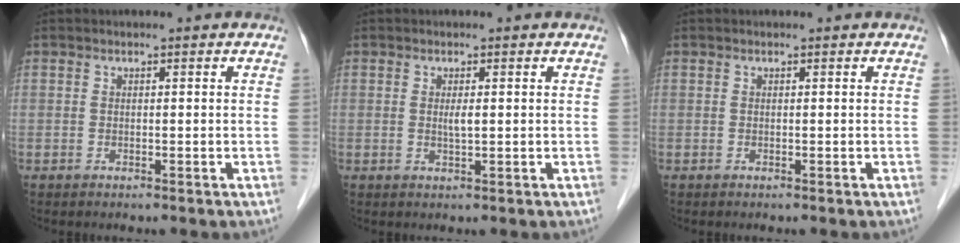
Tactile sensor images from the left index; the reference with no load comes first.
{"total": 1.5, "force": [0.2, 0.2, 1.5], "torque": [-0.030, -0.001, 0.005]}
{"total": 0.0}